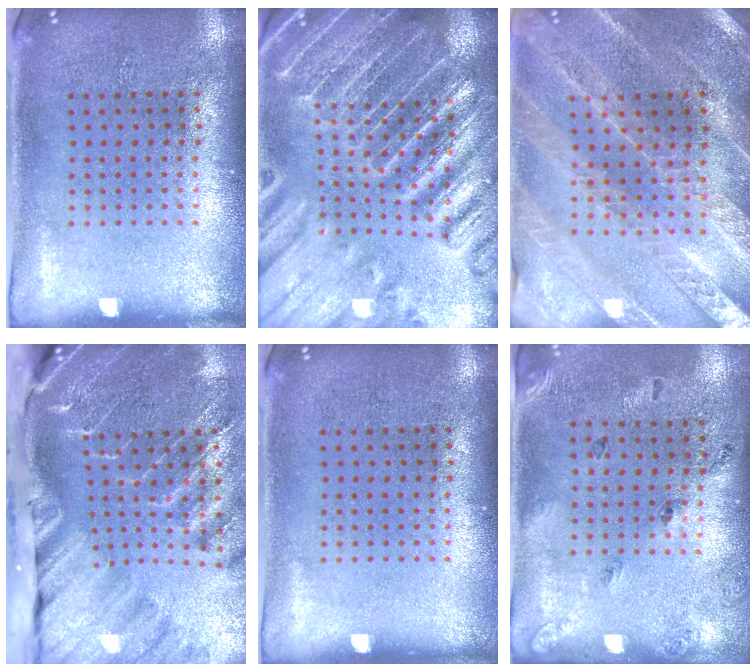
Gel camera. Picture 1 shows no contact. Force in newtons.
{"total": 4.4, "press": 4.0, "slide": 1.7}
{"total": 2.4, "press": 2.4, "slide": 0.2}
{"total": 4.3, "press": 3.3, "slide": 2.7}
{"total": 0.0}
{"total": 1.8, "press": 1.1, "slide": 1.5}